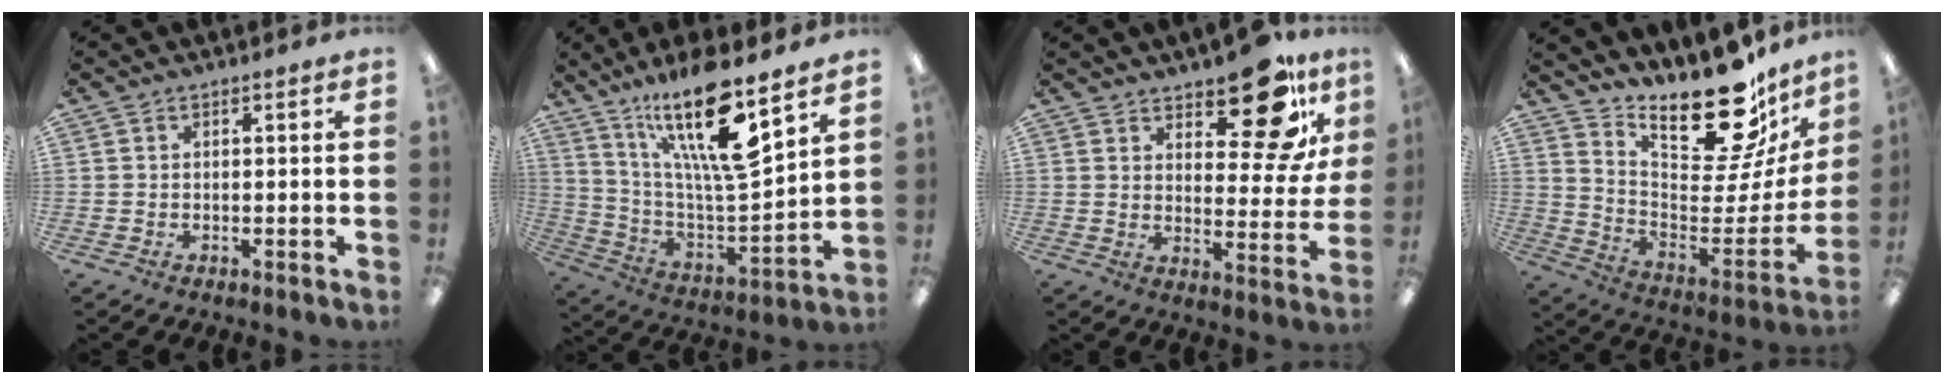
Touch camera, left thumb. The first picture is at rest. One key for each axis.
{"total": 20.6, "fx": 14.1, "fy": 4.6, "fz": 14.2, "tx": -0.269, "ty": -0.089, "tz": 0.232}
{"total": 16.3, "fx": 11.2, "fy": 6.3, "fz": 9.9, "tx": -0.120, "ty": -0.073, "tz": 0.185}
{"total": 22.9, "fx": 18.9, "fy": 7.1, "fz": 10.9, "tx": -0.141, "ty": -0.156, "tz": 0.315}